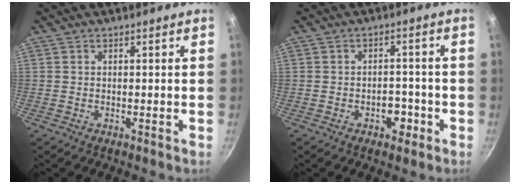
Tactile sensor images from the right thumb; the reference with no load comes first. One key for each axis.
{"total": 4.1, "fx": -1.8, "fy": 2.8, "fz": 2.4, "tx": -0.007, "ty": 0.015, "tz": -0.024}